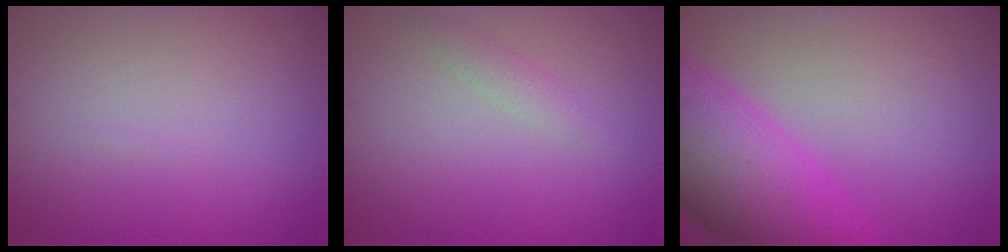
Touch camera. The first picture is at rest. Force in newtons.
{"total": 1.2, "press": 1.2, "slide": 0.0}
{"total": 8.6, "press": 8.6, "slide": 0.3}